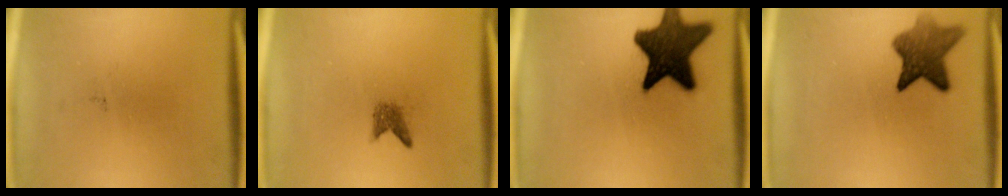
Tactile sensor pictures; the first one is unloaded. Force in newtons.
{"total": 1.7}
{"total": 14.3}
{"total": 7.5}